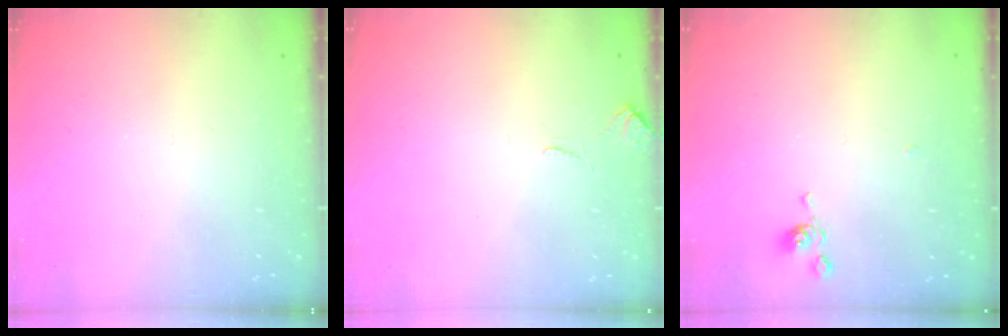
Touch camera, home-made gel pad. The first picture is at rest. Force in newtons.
{"total": 1.1, "press": 1.0, "slide": 0.4}
{"total": 5.7, "press": 5.7, "slide": 0.2}